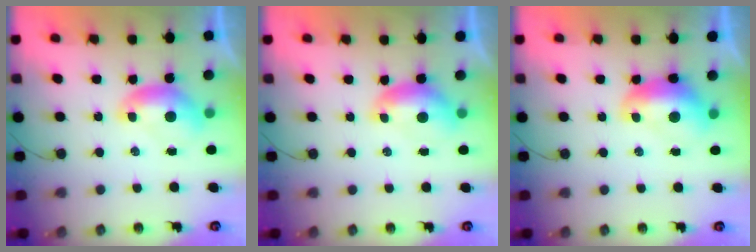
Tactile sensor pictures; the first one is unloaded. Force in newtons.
{"total": 0.5, "press": 0.5, "slide": 0.2}
{"total": 1.7, "press": 1.6, "slide": 0.6}